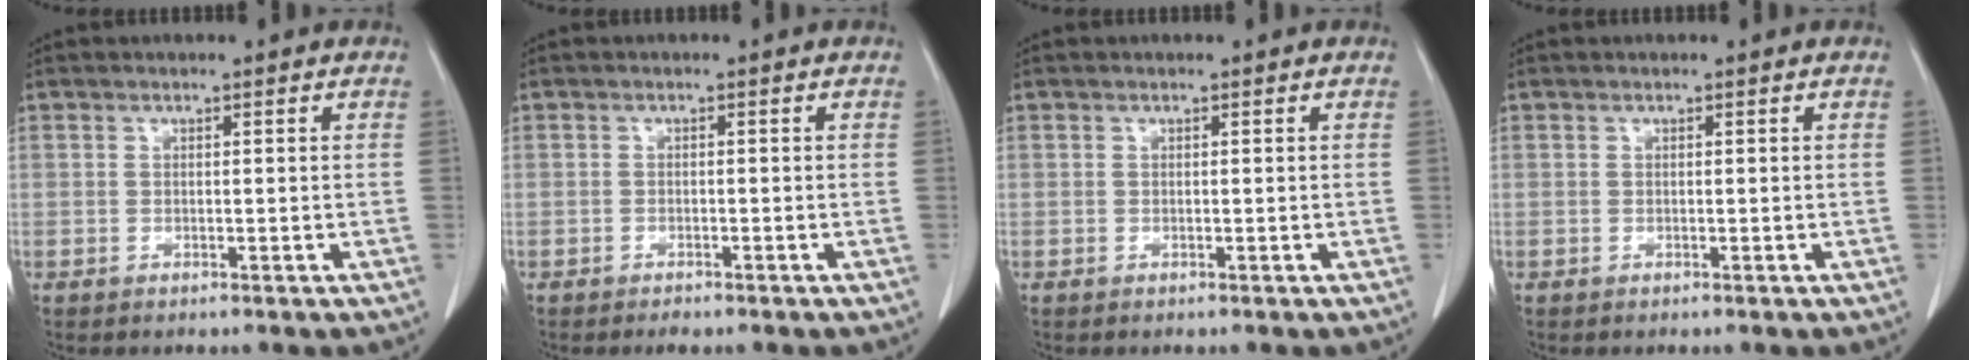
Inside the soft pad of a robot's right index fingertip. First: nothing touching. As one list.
[{"total": 1.3, "force": [-1.1, 0.4, 0.6], "torque": [-0.011, -0.001, -0.013]}, {"total": 0.0}, {"total": 0.0}]